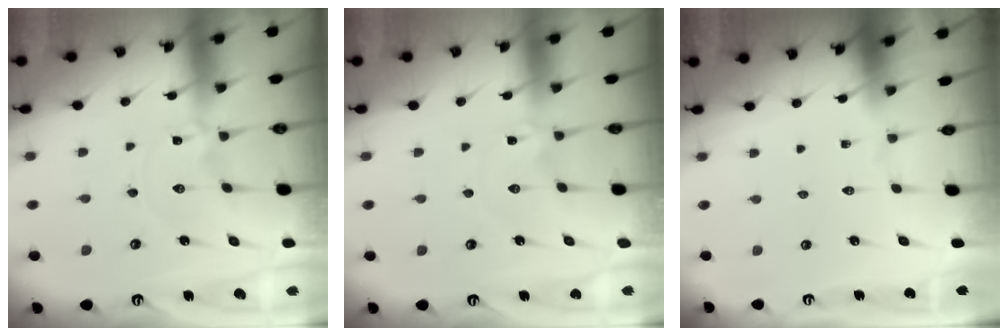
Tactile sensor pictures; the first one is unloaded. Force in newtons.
{"total": 1.5, "press": 1.4, "slide": 0.2}
{"total": 0.0}